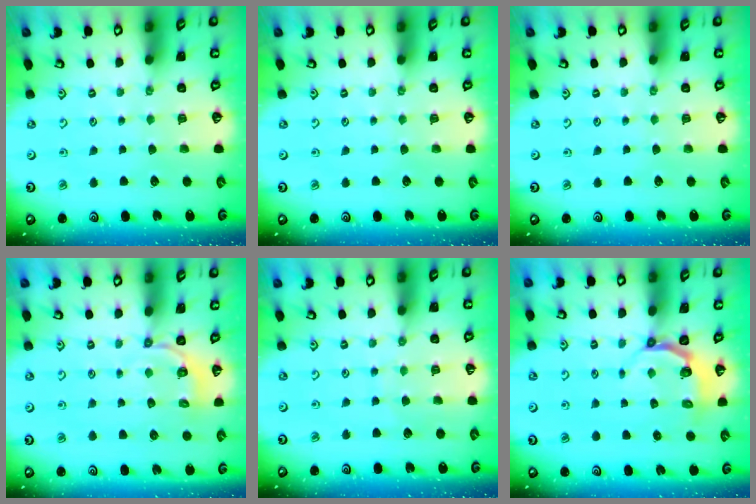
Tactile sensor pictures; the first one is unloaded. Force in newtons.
{"total": 0.0}
{"total": 0.0}
{"total": 5.0, "press": 4.3, "slide": 2.5}
{"total": 5.1, "press": 5.1, "slide": 0.6}
{"total": 4.4, "press": 3.5, "slide": 2.7}